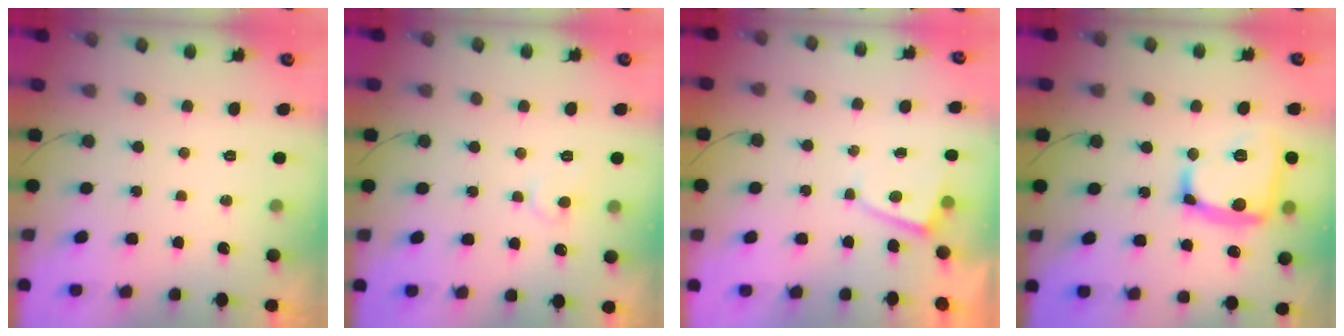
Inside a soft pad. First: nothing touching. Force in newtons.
{"total": 5.6, "press": 5.6, "slide": 0.5}
{"total": 2.0, "press": 2.0, "slide": 0.3}
{"total": 17.1, "press": 17.1, "slide": 1.2}